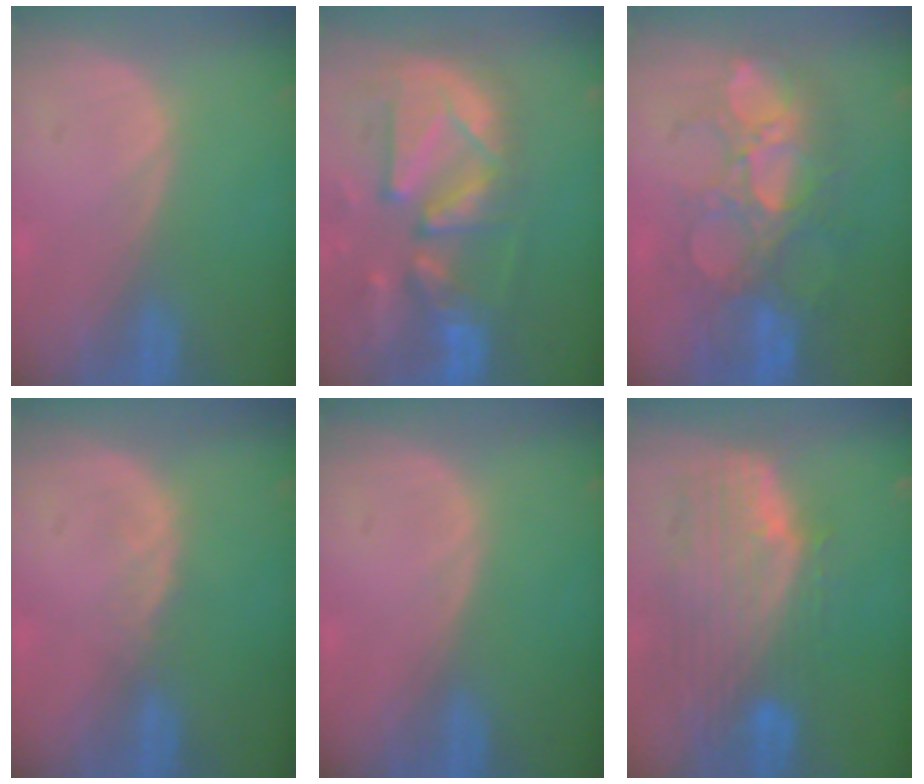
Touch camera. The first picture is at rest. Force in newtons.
{"total": 13.3, "press": 11.4, "slide": 6.8}
{"total": 10.3, "press": 9.7, "slide": 3.7}
{"total": 1.1, "press": 1.1, "slide": 0.2}
{"total": 0.0}
{"total": 10.6, "press": 9.2, "slide": 5.4}